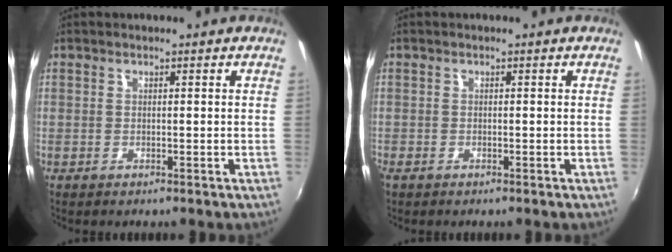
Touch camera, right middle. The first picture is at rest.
{"total": 0.9, "force": [-0.7, 0.5, 0.3], "torque": [-0.007, -0.003, -0.015]}